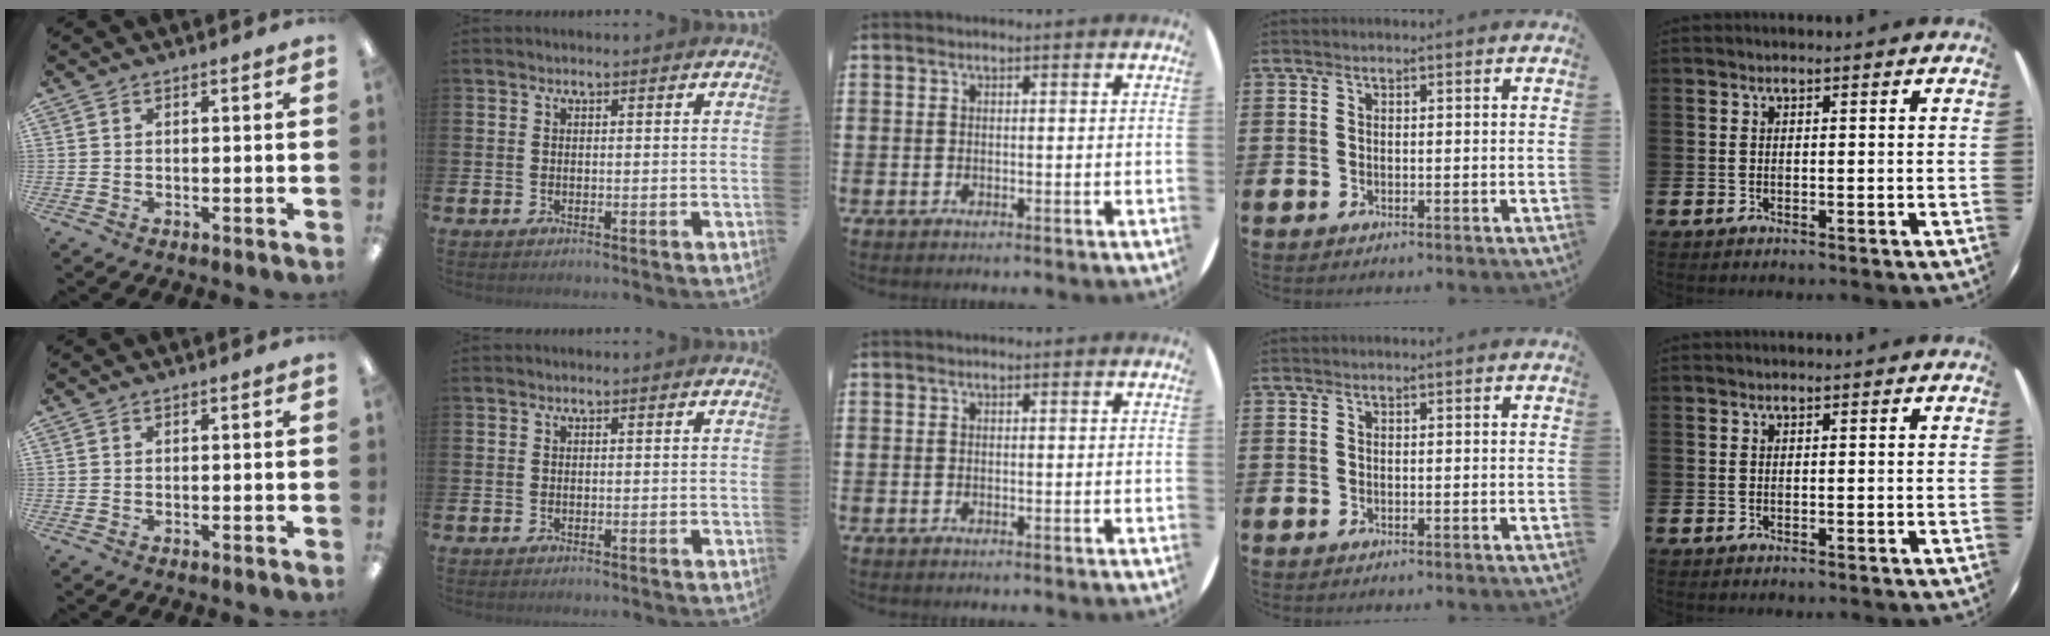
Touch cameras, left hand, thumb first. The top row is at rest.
{}